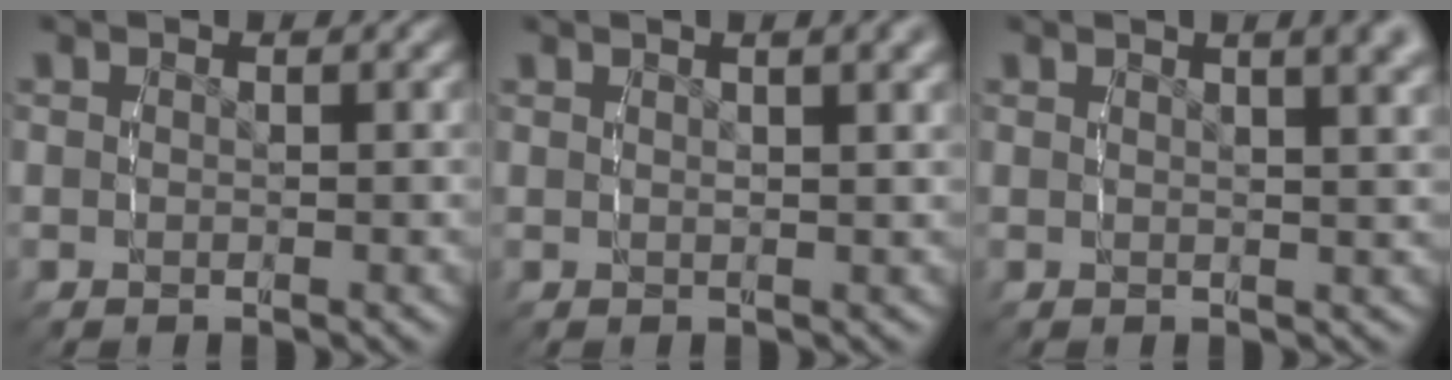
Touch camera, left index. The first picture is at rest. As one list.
[{"total": 2.9, "force": [1.6, 0.1, 2.3], "torque": [-0.019, 0.009, 0.027]}, {"total": 5.0, "force": [2.8, 1.1, 4.1], "torque": [-0.039, 0.018, 0.039]}]